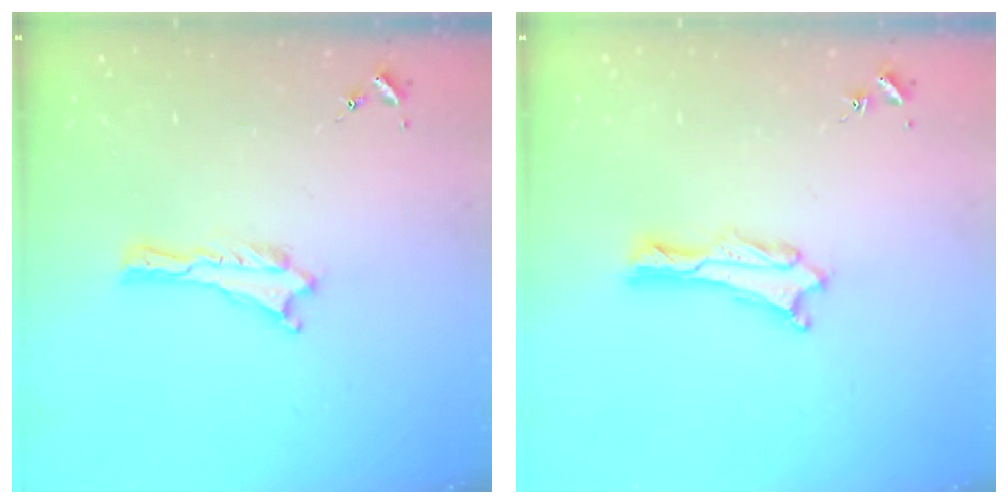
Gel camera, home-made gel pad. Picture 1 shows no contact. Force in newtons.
{"total": 0.8, "press": 0.7, "slide": 0.2}